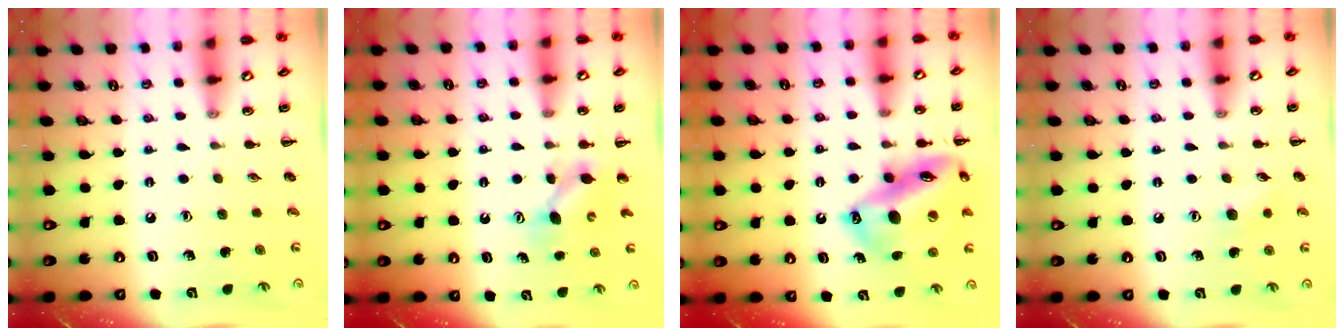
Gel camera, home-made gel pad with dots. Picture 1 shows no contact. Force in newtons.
{"total": 4.5, "press": 4.4, "slide": 0.9}
{"total": 19.1, "press": 18.5, "slide": 4.6}
{"total": 6.1, "press": 6.0, "slide": 1.2}